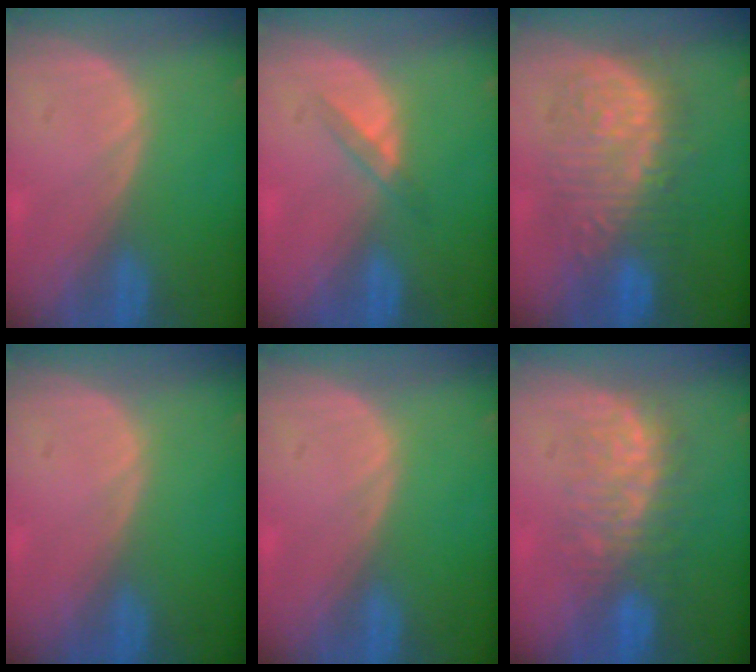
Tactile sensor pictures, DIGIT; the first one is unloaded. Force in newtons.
{"total": 2.3, "press": 2.0, "slide": 1.0}
{"total": 10.1, "press": 10.1, "slide": 0.5}
{"total": 0.0}
{"total": 0.0}
{"total": 7.6, "press": 7.5, "slide": 1.2}